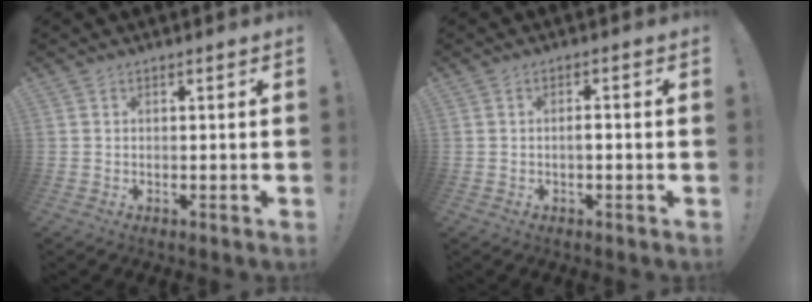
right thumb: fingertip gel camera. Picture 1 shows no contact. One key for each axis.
{"total": 1.7, "fx": -0.7, "fy": 0.4, "fz": 1.5, "tx": -0.027, "ty": 0.005, "tz": -0.013}